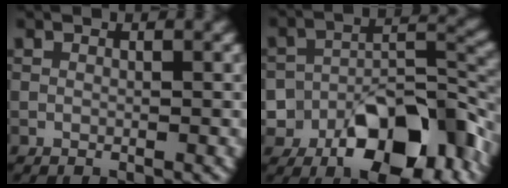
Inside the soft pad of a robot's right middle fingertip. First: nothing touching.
{"total": 10.9, "force": [-5.8, 5.9, 7.1], "torque": [-0.098, -0.004, -0.090]}